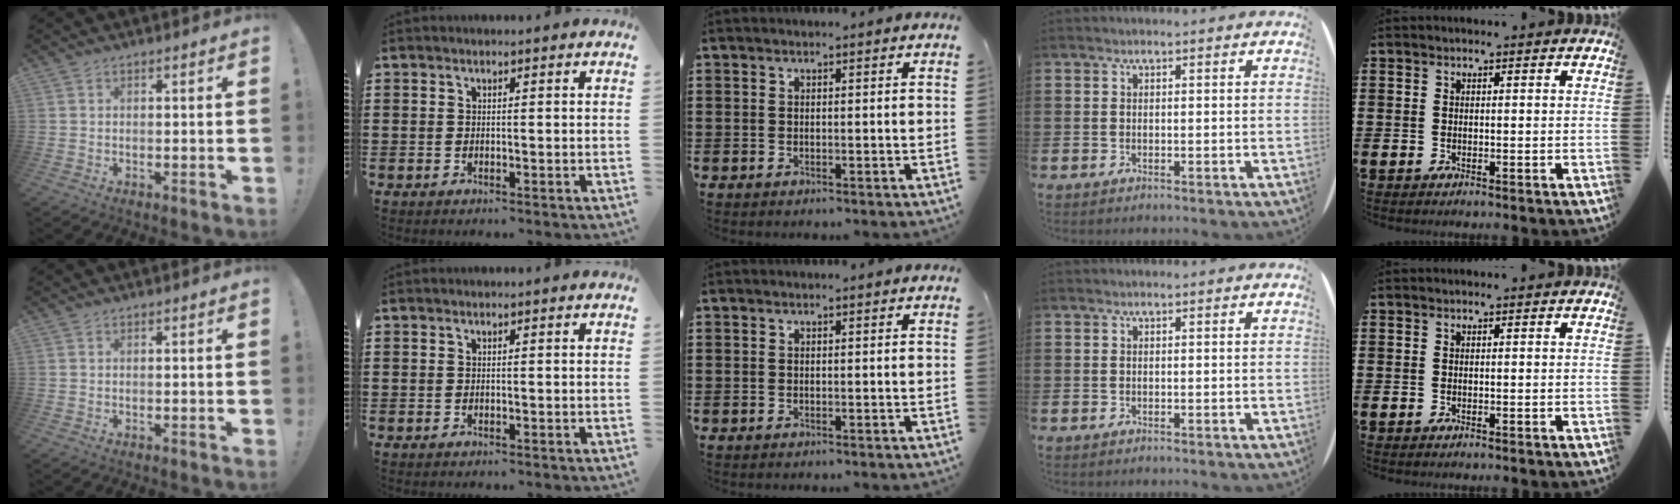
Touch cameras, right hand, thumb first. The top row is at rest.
{}